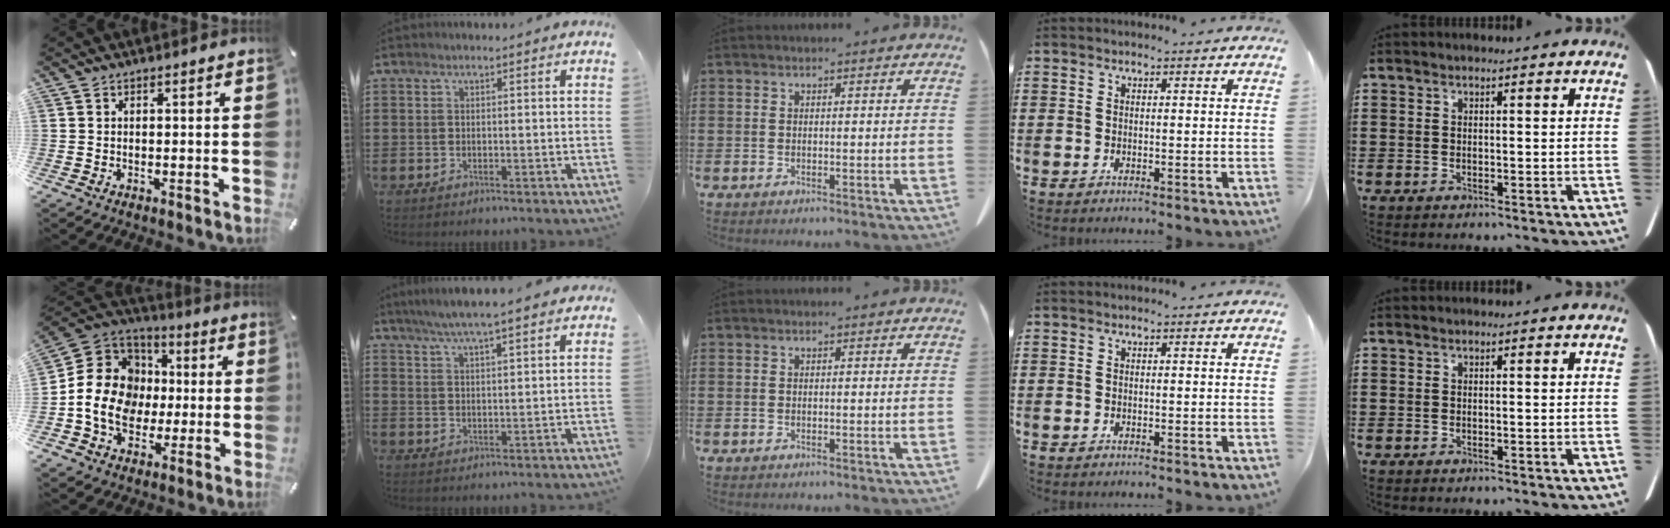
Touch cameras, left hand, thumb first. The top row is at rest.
{"thumb": {"total": 15.9, "force": [-2.3, 14.0, 7.2], "torque": [-0.141, 0.024, -0.037]}, "index": {"total": 5.2, "force": [4.3, -0.1, 2.8], "torque": [-0.064, -0.010, 0.076]}}